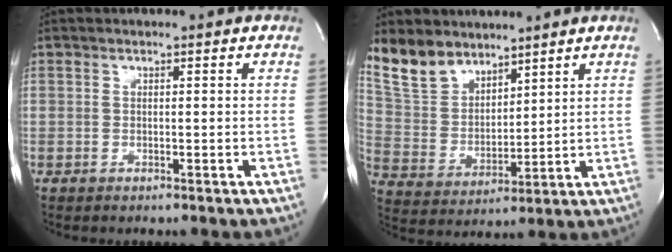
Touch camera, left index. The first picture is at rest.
{"total": 10.7, "force": [8.8, 5.3, 2.9], "torque": [-0.071, 0.013, 0.189]}